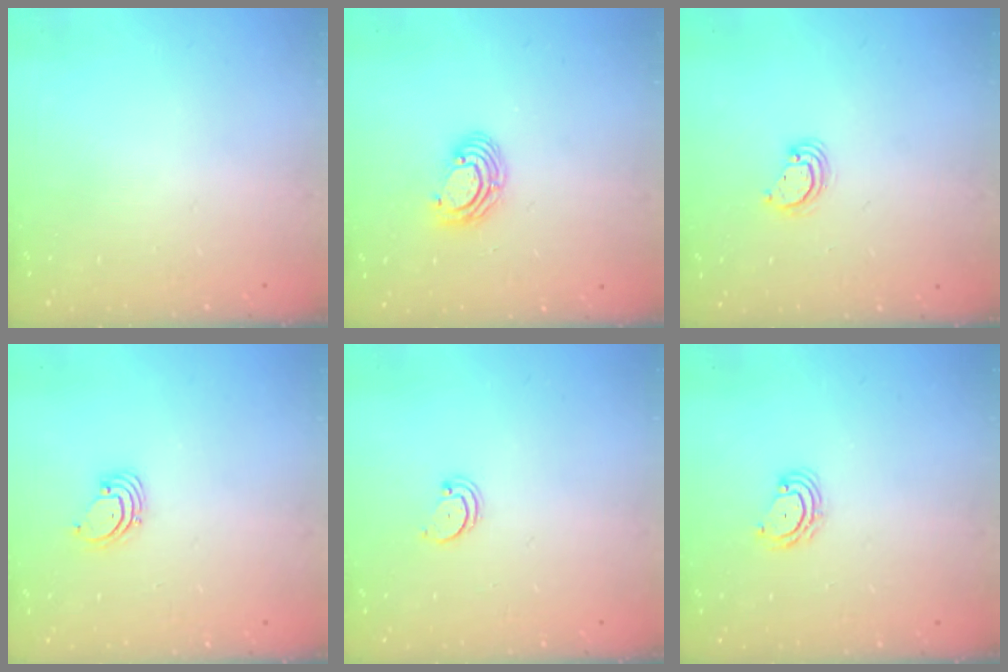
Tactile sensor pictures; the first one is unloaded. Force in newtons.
{"total": 6.0, "press": 6.0, "slide": 0.4}
{"total": 3.9, "press": 3.9, "slide": 0.4}
{"total": 1.5, "press": 1.5, "slide": 0.1}
{"total": 2.0, "press": 2.0, "slide": 0.2}
{"total": 5.0, "press": 5.0, "slide": 0.4}